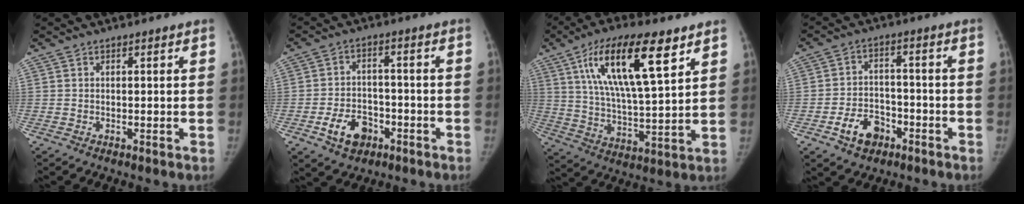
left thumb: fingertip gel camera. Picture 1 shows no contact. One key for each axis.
{"total": 8.0, "fx": -3.8, "fy": 5.6, "fz": 4.3, "tx": -0.055, "ty": 0.026, "tz": -0.061}
{"total": 19.2, "fx": 9.1, "fy": 5.6, "fz": 15.9, "tx": -0.268, "ty": -0.027, "tz": 0.161}
{"total": 7.8, "fx": -4.1, "fy": 5.4, "fz": 3.8, "tx": -0.043, "ty": 0.031, "tz": -0.066}